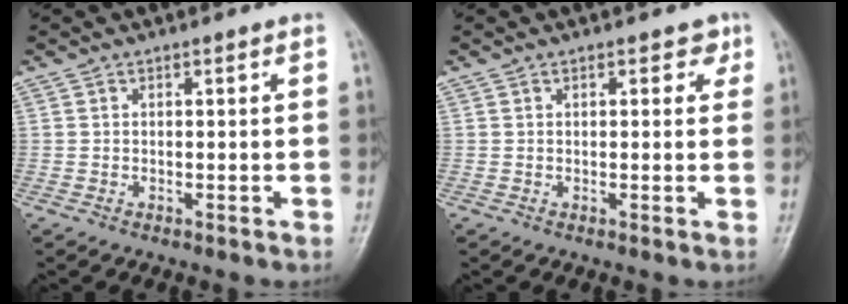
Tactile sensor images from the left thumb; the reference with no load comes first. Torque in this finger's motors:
{"motor_torque": [0.06, -0.06, -0.50, 0.01, 0.06]}